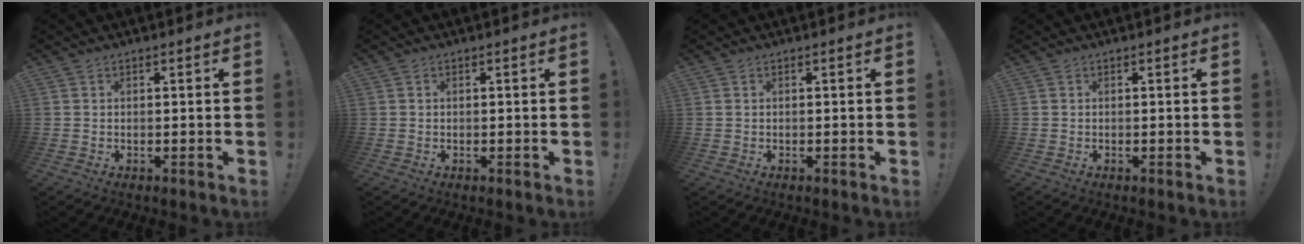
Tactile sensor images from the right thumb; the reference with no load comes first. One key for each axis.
{"total": 0.0}
{"total": 0.0}
{"total": 0.0}